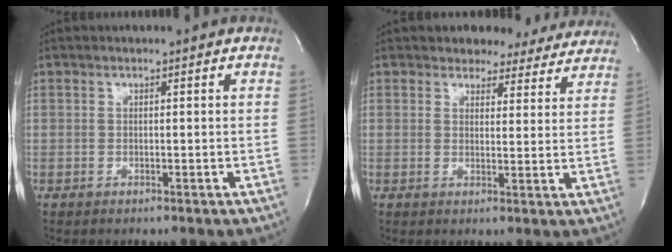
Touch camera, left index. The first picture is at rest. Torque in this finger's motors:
{"motor_torque": [0.06, -0.59, 0.19, -0.01]}